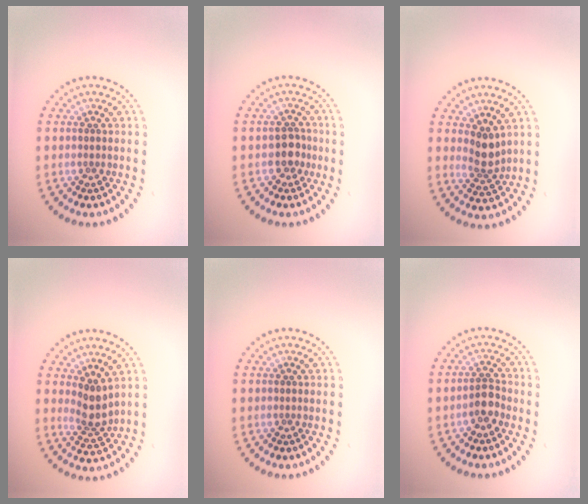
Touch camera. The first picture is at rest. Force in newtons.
{"total": 2.0, "press": 1.8, "slide": 0.9}
{"total": 2.5, "press": 2.0, "slide": 1.6}
{"total": 2.7, "press": 2.1, "slide": 1.8}
{"total": 0.0}
{"total": 2.0, "press": 1.8, "slide": 1.0}